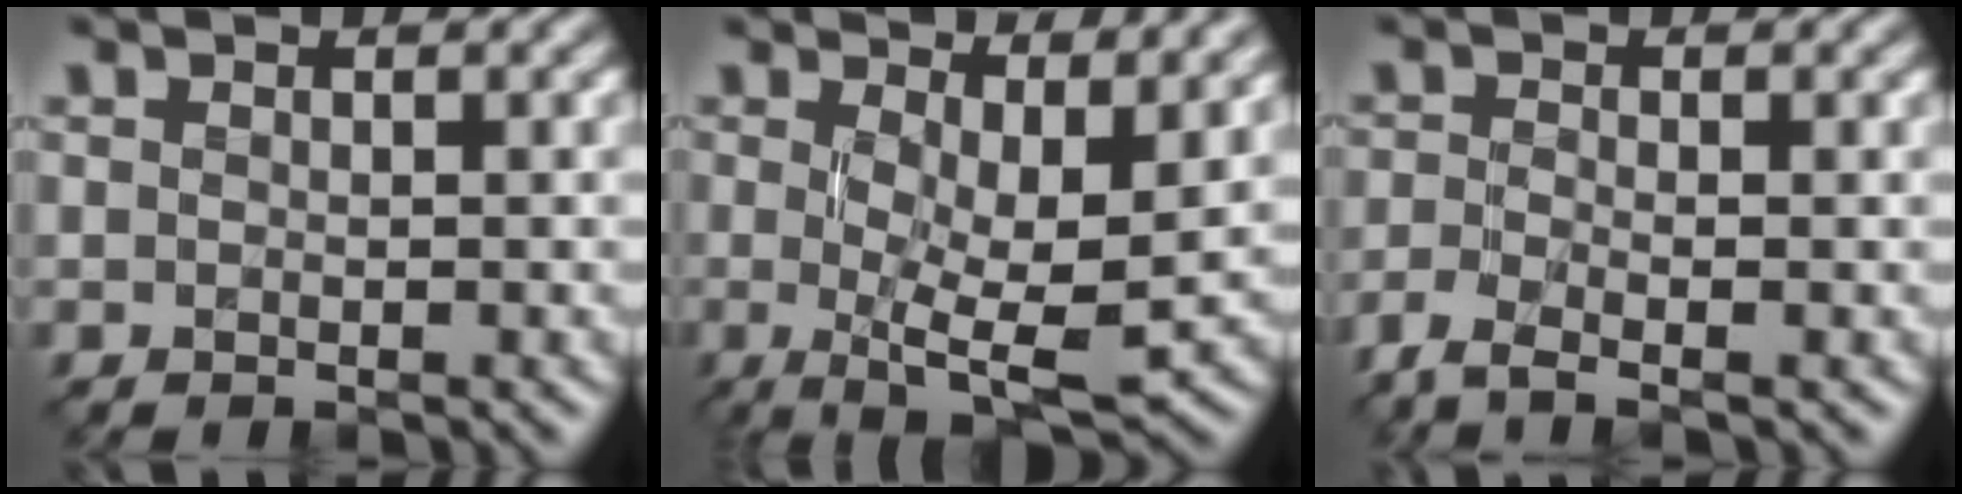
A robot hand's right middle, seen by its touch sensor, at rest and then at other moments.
{"total": 8.4, "force": [1.7, 2.6, 7.8], "torque": [-0.112, -0.009, 0.030]}
{"total": 2.8, "force": [-2.0, 0.6, 1.9], "torque": [-0.042, -0.015, -0.054]}